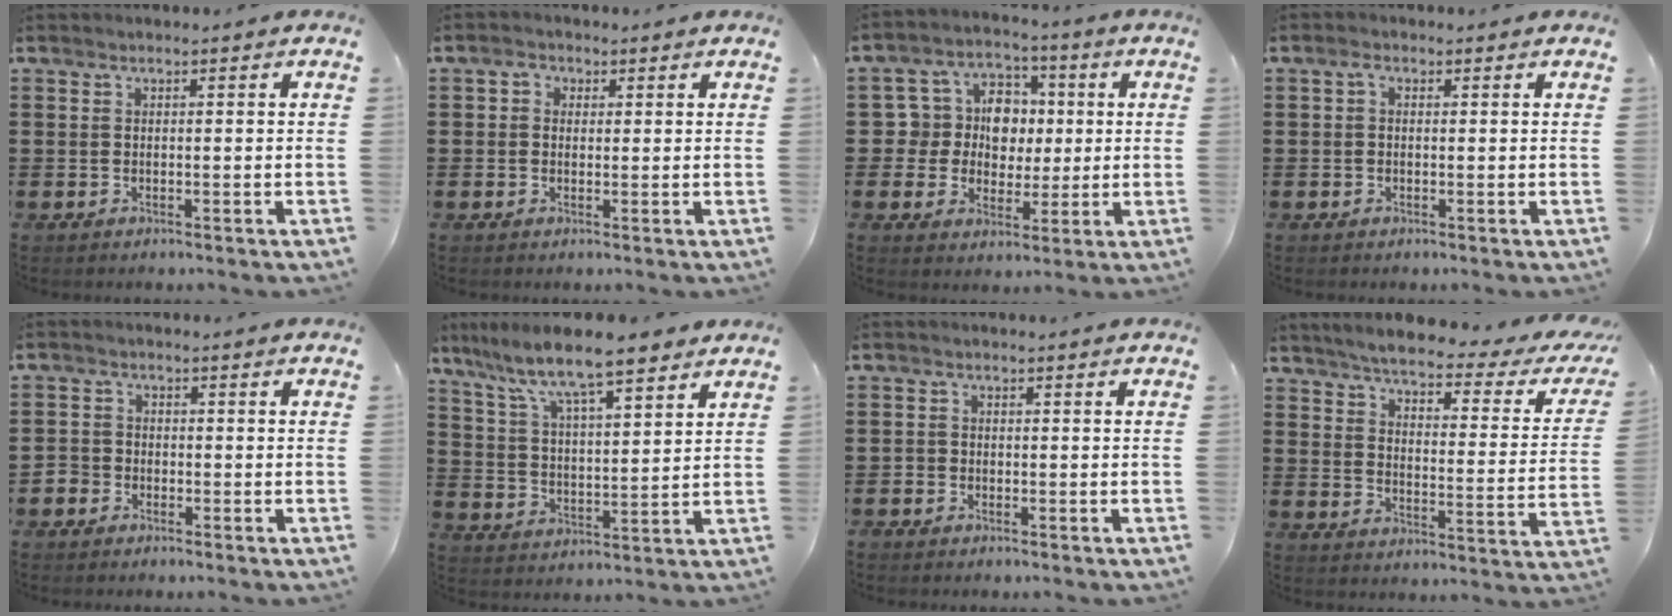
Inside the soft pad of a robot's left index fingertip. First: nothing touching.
{"total": 1.7, "force": [0.2, 1.6, 0.6], "torque": [-0.015, 0.010, 0.000]}
{"total": 8.6, "force": [1.3, 8.0, 2.9], "torque": [-0.094, 0.007, 0.025]}
{"total": 1.0, "force": [-0.2, 0.7, 0.7], "torque": [-0.017, 0.005, -0.005]}
{"total": 2.0, "force": [-1.4, 1.4, -0.1], "torque": [-0.007, 0.002, -0.033]}
{"total": 8.7, "force": [7.4, 1.1, 4.5], "torque": [-0.117, -0.033, 0.124]}
{"total": 1.0, "force": [-0.7, 0.7, 0.1], "torque": [-0.005, 0.003, -0.017]}
{"total": 4.2, "force": [3.6, 0.1, 2.2], "torque": [-0.064, -0.026, 0.052]}